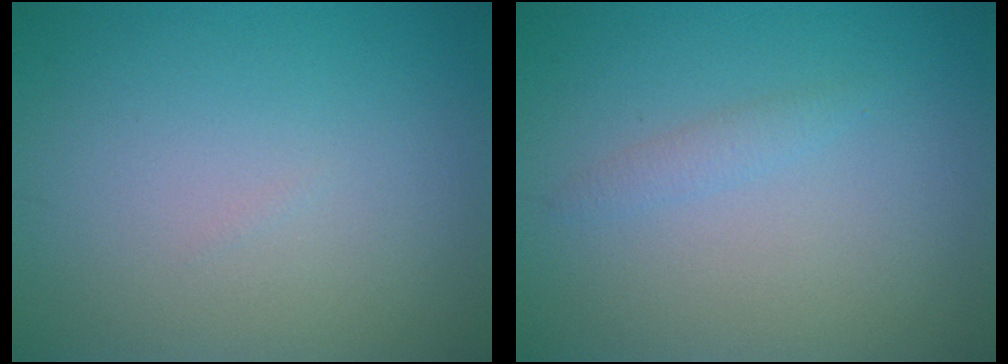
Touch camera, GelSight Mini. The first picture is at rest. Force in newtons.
{"total": 1.0, "press": 1.0, "slide": 0.1}